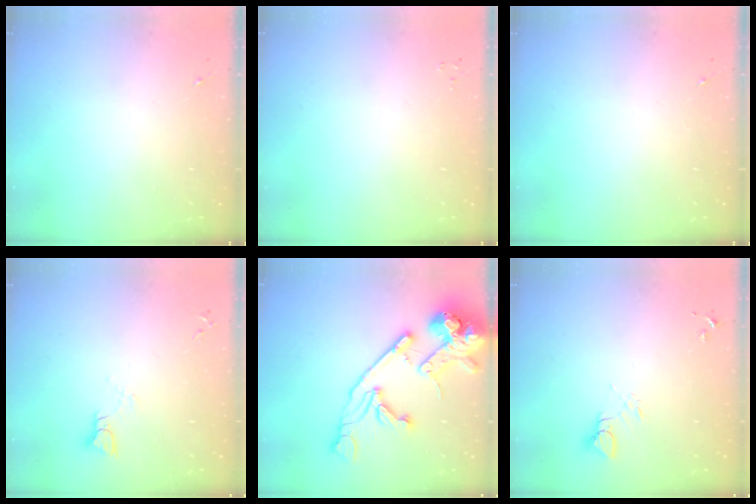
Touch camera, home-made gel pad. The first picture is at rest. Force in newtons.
{"total": 2.0, "press": 2.0, "slide": 0.3}
{"total": 0.0}
{"total": 3.5, "press": 3.5, "slide": 0.3}
{"total": 23.6, "press": 23.4, "slide": 3.5}
{"total": 3.7, "press": 3.7, "slide": 0.1}